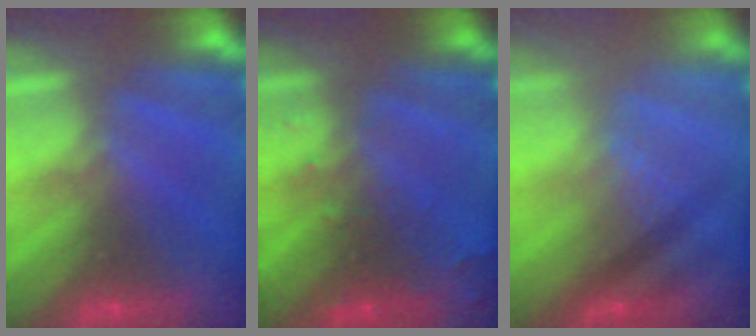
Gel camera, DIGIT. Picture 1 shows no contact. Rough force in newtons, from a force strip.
{"total": 12.7}
{"total": 2.2}